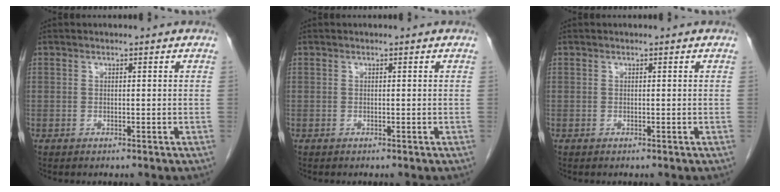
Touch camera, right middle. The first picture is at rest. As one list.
[{"total": 0.0}, {"total": 0.0}]